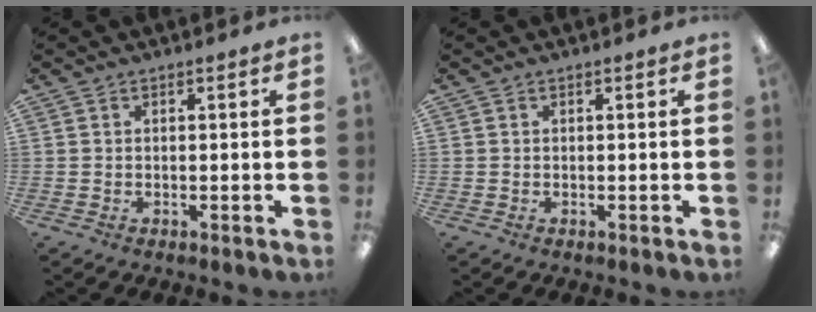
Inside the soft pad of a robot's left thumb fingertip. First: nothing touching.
{"total": 0.0}